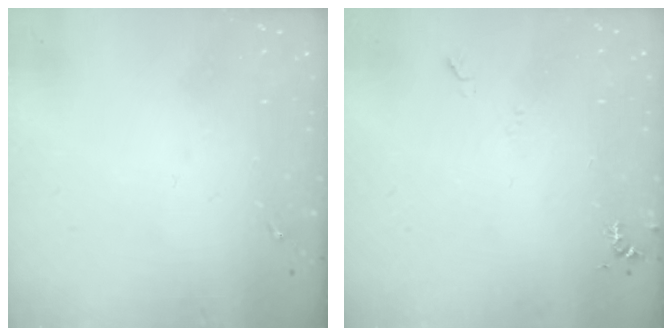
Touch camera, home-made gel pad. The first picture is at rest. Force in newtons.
{"total": 5.5, "press": 5.5, "slide": 0.7}